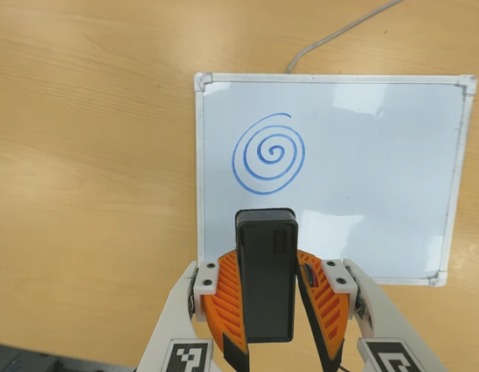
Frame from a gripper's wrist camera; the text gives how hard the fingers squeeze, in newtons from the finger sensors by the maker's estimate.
{"total": 5.7, "left": 5.3, "right": 6.1}